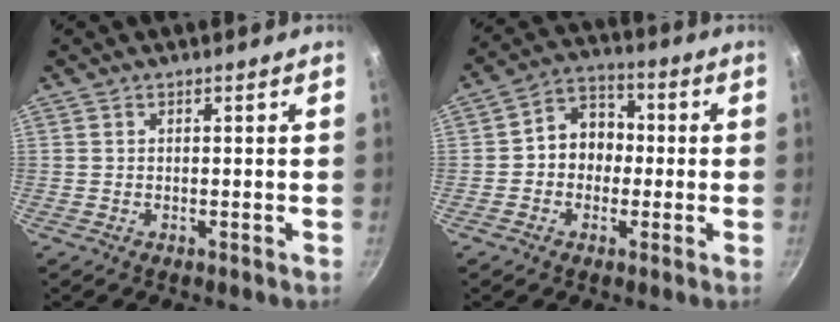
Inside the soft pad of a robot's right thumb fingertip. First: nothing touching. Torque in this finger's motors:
{"motor_torque": [-0.04, 0.27, 0.09, 0.05, 0.05]}